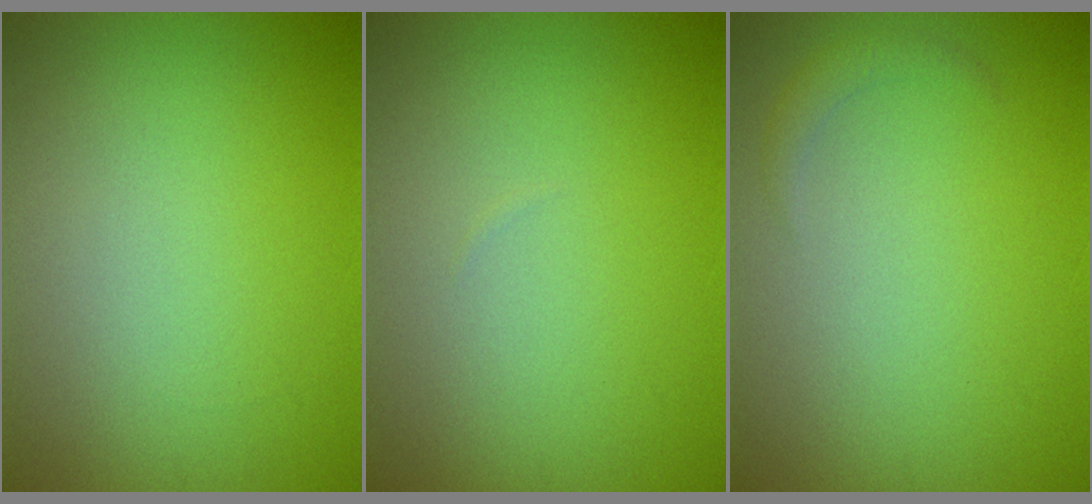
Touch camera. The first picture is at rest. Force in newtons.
{"total": 0.0}
{"total": 1.2, "press": 1.2, "slide": 0.2}